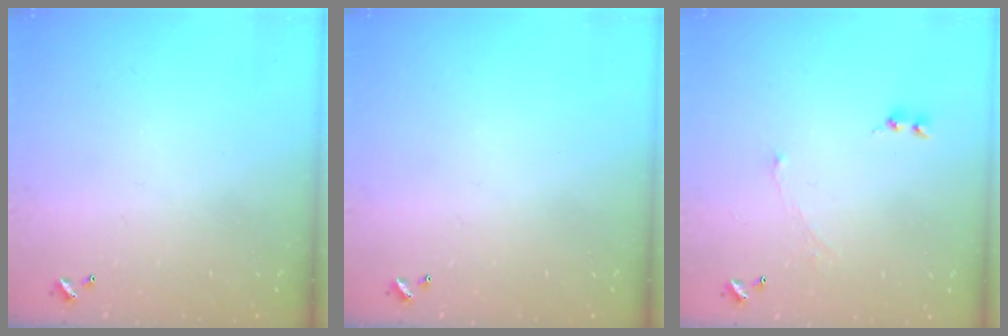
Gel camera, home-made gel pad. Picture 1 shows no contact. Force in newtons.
{"total": 0.0}
{"total": 2.1, "press": 2.0, "slide": 0.7}